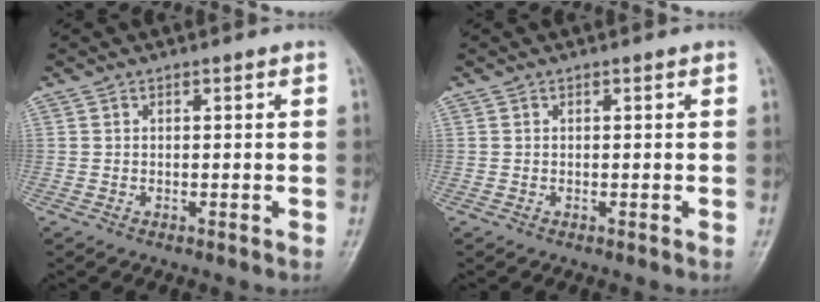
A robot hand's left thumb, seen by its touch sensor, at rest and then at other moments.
{"total": 0.0}